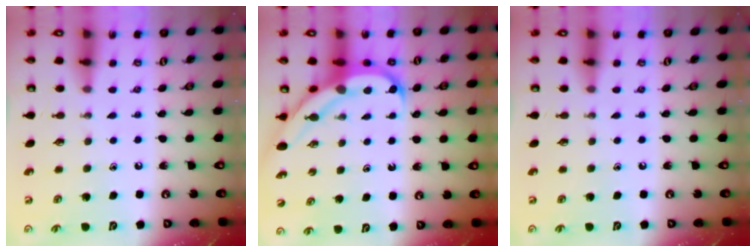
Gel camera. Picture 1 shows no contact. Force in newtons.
{"total": 8.4, "press": 8.3, "slide": 1.0}
{"total": 0.0}